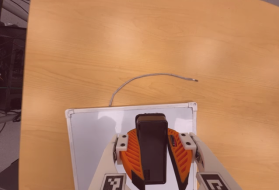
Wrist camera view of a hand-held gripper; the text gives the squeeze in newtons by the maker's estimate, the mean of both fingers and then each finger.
{"total": 12.5, "left": 10.5, "right": 14.5}